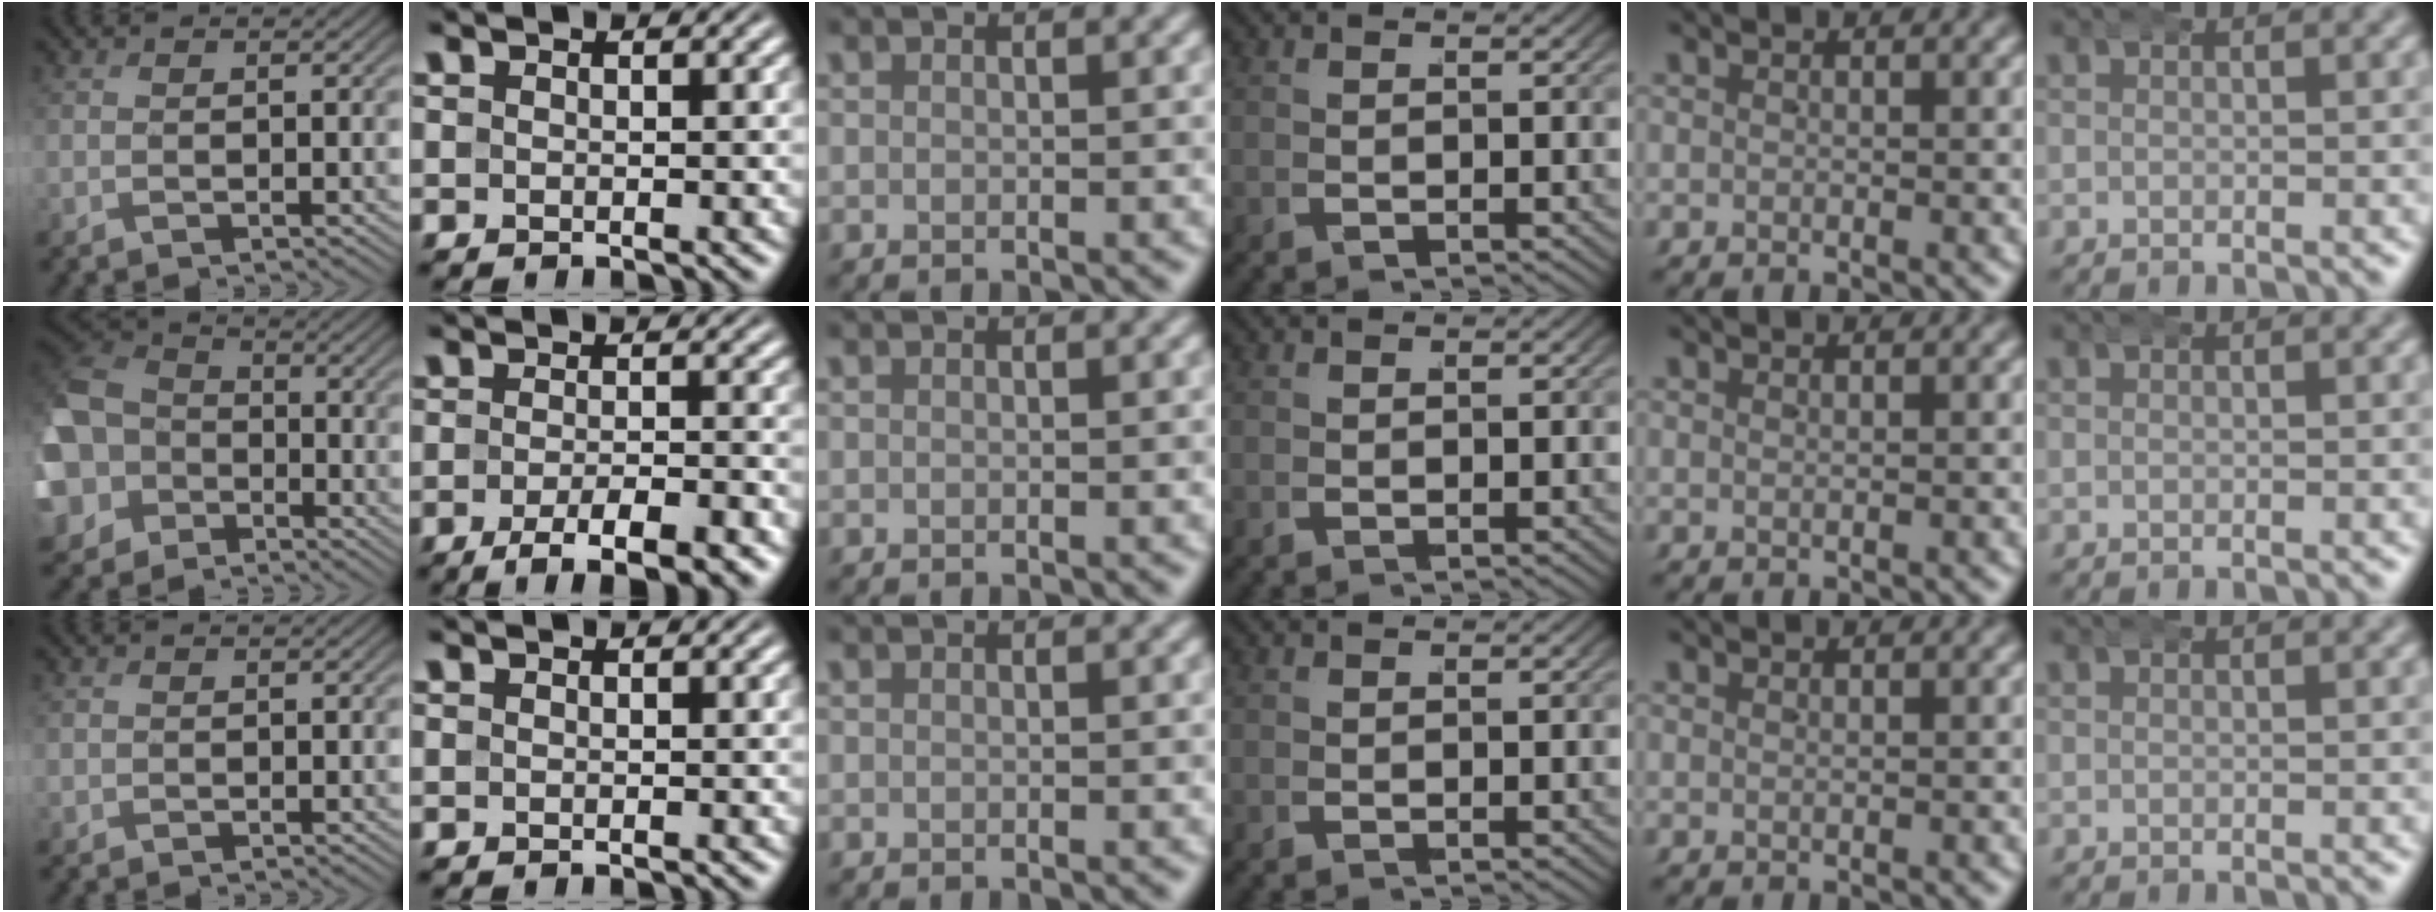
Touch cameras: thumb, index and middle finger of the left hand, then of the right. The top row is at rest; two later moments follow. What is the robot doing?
{"motion": "wrap", "object": "arm wrap"}